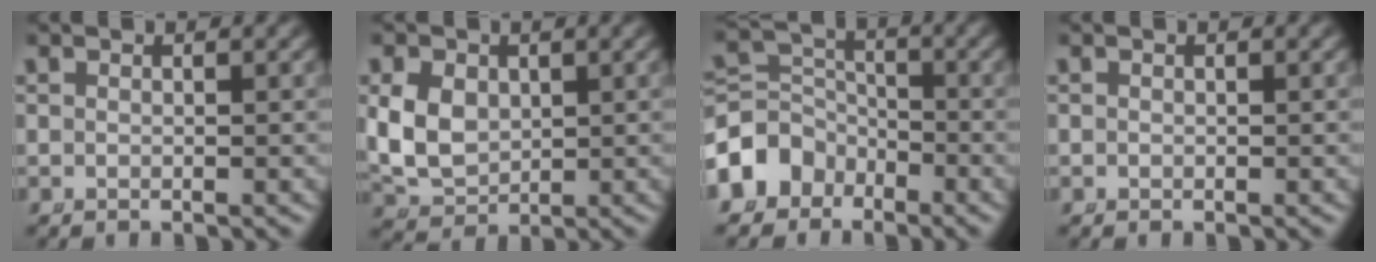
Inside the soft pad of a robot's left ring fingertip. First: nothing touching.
{"total": 7.5, "force": [-0.2, 6.5, 3.8], "torque": [-0.109, -0.031, 0.011]}
{"total": 6.8, "force": [-2.2, 5.9, 2.6], "torque": [-0.068, -0.029, -0.036]}
{"total": 0.0}